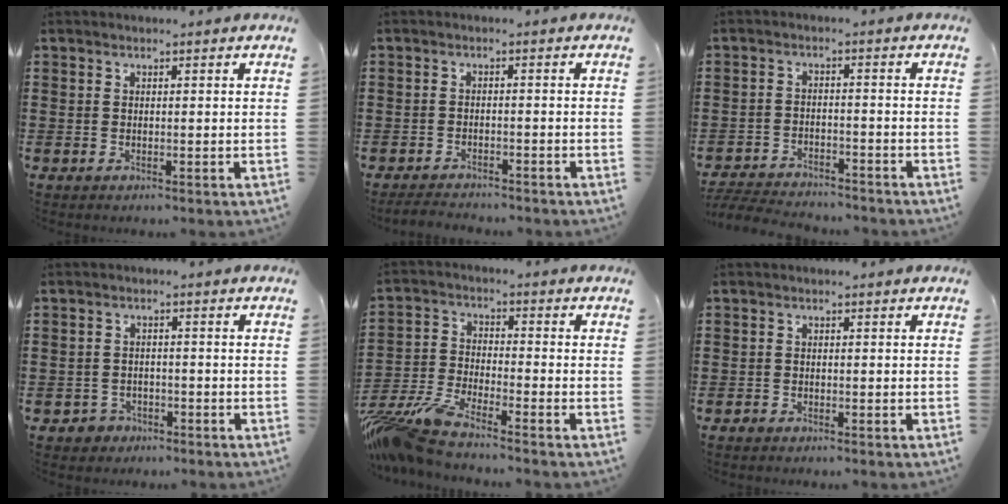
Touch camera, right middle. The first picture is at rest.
{"total": 2.3, "force": [-2.3, 0.3, 0.1], "torque": [-0.007, -0.001, -0.049]}
{"total": 4.5, "force": [-4.5, 0.5, 0.5], "torque": [-0.020, 0.001, -0.097]}
{"total": 2.0, "force": [-1.6, 1.1, 0.0], "torque": [-0.007, 0.001, -0.037]}
{"total": 7.6, "force": [-7.0, 0.6, 2.9], "torque": [-0.086, -0.011, -0.145]}
{"total": 0.7, "force": [-0.6, 0.4, 0.2], "torque": [-0.004, 0.001, -0.014]}